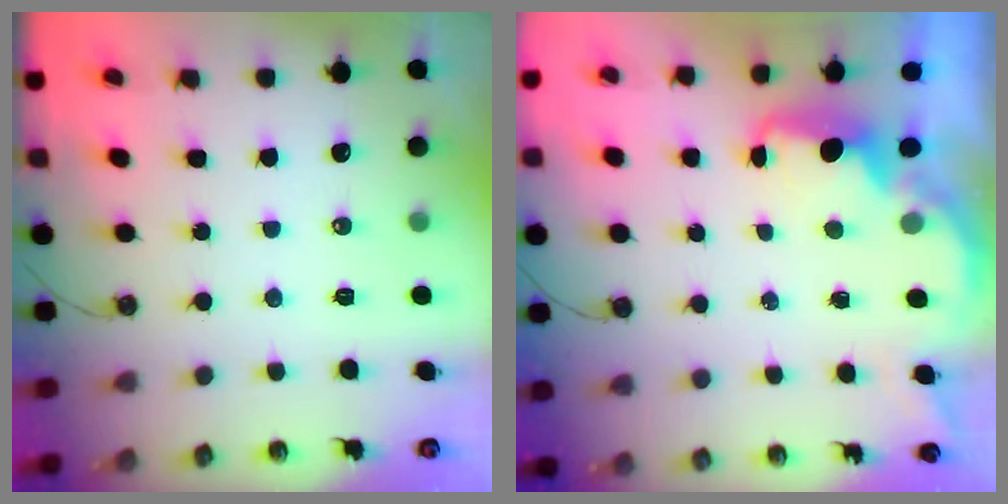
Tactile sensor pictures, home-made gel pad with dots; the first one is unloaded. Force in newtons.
{"total": 2.3, "press": 2.2, "slide": 0.9}